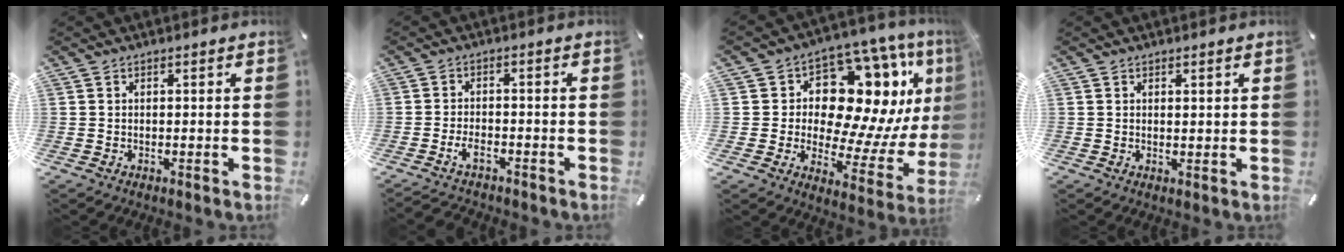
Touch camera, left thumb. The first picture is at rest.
{"total": 4.1, "force": [-3.0, 1.8, 2.3], "torque": [-0.048, 0.012, -0.059]}
{"total": 16.8, "force": [6.7, 11.0, 10.8], "torque": [-0.147, -0.070, 0.110]}
{"total": 0.8, "force": [0.7, 0.2, 0.3], "torque": [-0.005, -0.001, 0.013]}